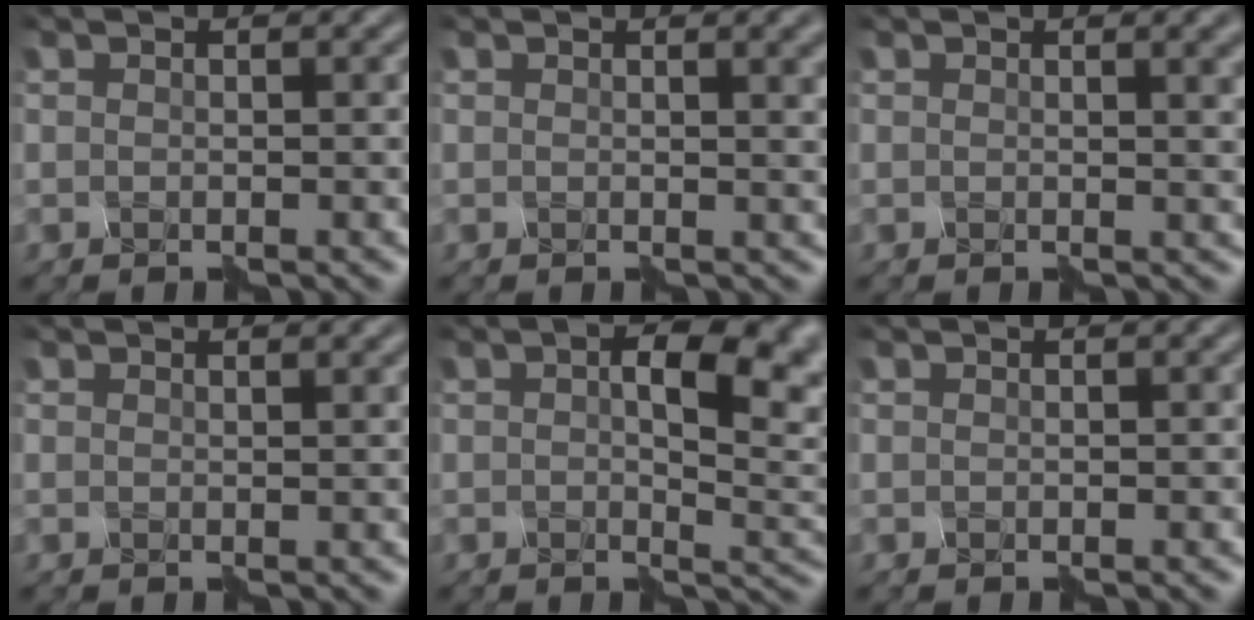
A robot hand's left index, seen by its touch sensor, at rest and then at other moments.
{"total": 2.4, "force": [1.0, 0.7, 2.0], "torque": [-0.016, 0.012, 0.007]}
{"total": 2.4, "force": [1.1, 0.8, 2.1], "torque": [-0.016, 0.012, 0.008]}
{"total": 0.7, "force": [0.6, 0.0, 0.2], "torque": [-0.001, 0.001, 0.006]}
{"total": 7.8, "force": [2.5, 3.3, 6.6], "torque": [-0.083, 0.011, 0.042]}
{"total": 0.0}